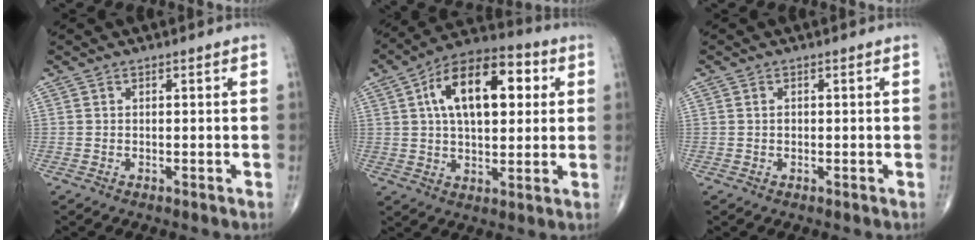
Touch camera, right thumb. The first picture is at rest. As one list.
[{"total": 17.8, "force": [4.4, 9.4, 14.5], "torque": [-0.207, 0.018, 0.063]}, {"total": 0.6, "force": [0.0, 0.4, 0.4], "torque": [-0.006, -0.001, -0.001]}]